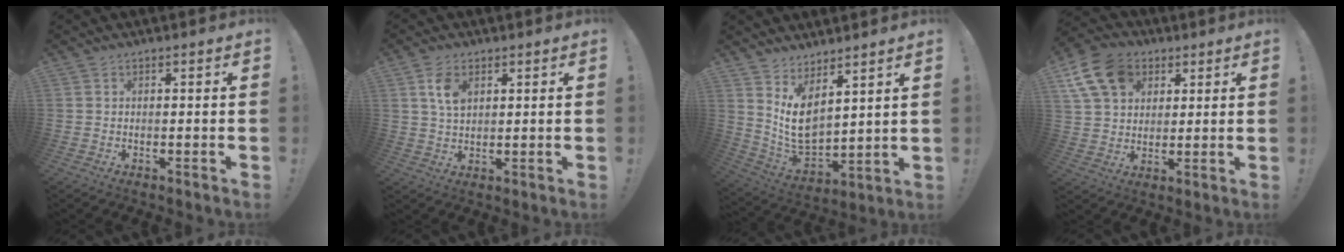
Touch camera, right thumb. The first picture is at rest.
{"total": 6.4, "force": [2.7, 3.7, 4.5], "torque": [-0.075, -0.006, 0.049]}
{"total": 10.4, "force": [5.5, 6.6, 5.9], "torque": [-0.108, -0.061, 0.113]}
{"total": 14.7, "force": [6.2, 11.1, 7.4], "torque": [-0.126, -0.019, 0.122]}